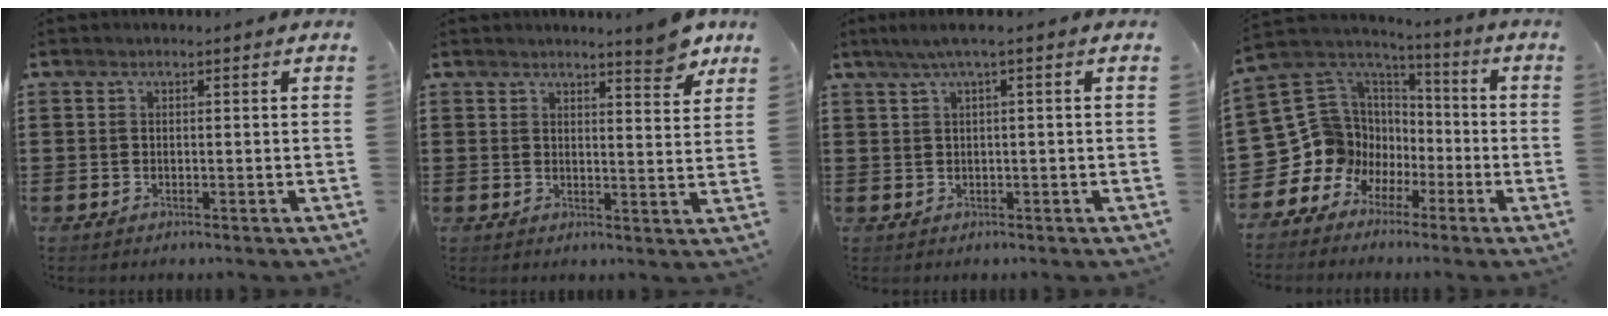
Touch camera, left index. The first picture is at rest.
{"total": 5.3, "force": [4.7, 0.5, 2.6], "torque": [-0.040, -0.020, 0.079]}
{"total": 2.3, "force": [0.4, -0.1, 2.2], "torque": [-0.039, -0.002, 0.005]}
{"total": 9.9, "force": [-1.6, 9.7, 0.3], "torque": [-0.071, -0.030, -0.012]}